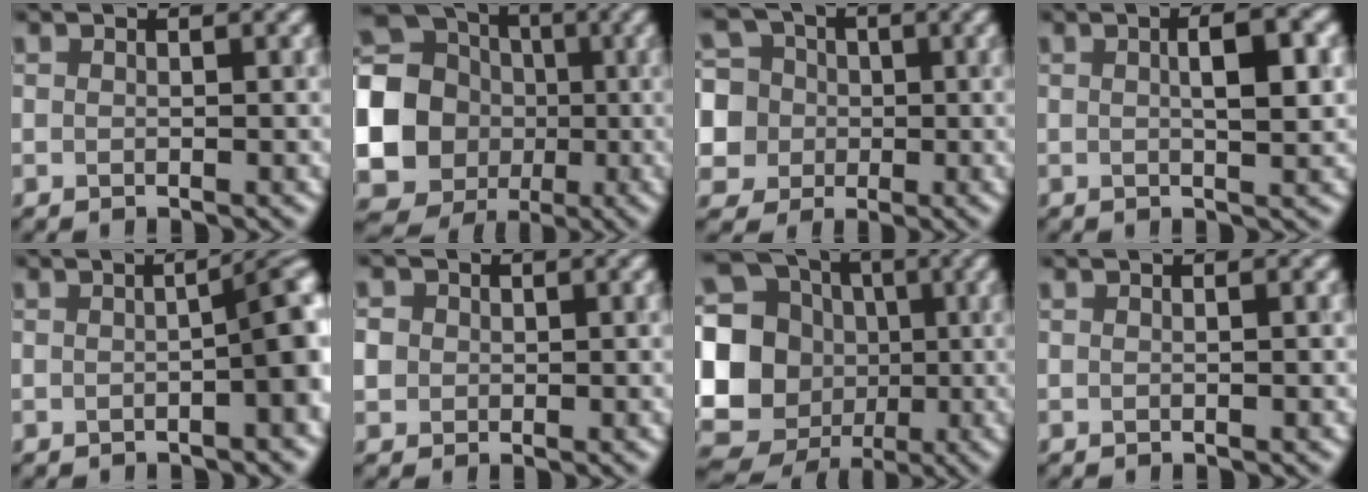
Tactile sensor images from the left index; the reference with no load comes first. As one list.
[{"total": 18.9, "force": [-1.1, 17.7, 6.3], "torque": [-0.170, 0.004, -0.057]}, {"total": 8.2, "force": [0.4, 7.7, 2.7], "torque": [-0.087, 0.031, -0.015]}, {"total": 3.9, "force": [0.6, 0.8, 3.7], "torque": [-0.058, 0.006, 0.007]}, {"total": 4.5, "force": [-0.8, 1.1, 4.2], "torque": [-0.046, 0.014, -0.010]}, {"total": 2.5, "force": [0.2, 2.3, 0.9], "torque": [-0.013, 0.017, -0.001]}, {"total": 21.8, "force": [-2.4, 20.6, 6.8], "torque": [-0.177, 0.002, -0.094]}, {"total": 0.6, "force": [0.0, 0.2, 0.6], "torque": [-0.008, 0.000, -0.005]}]